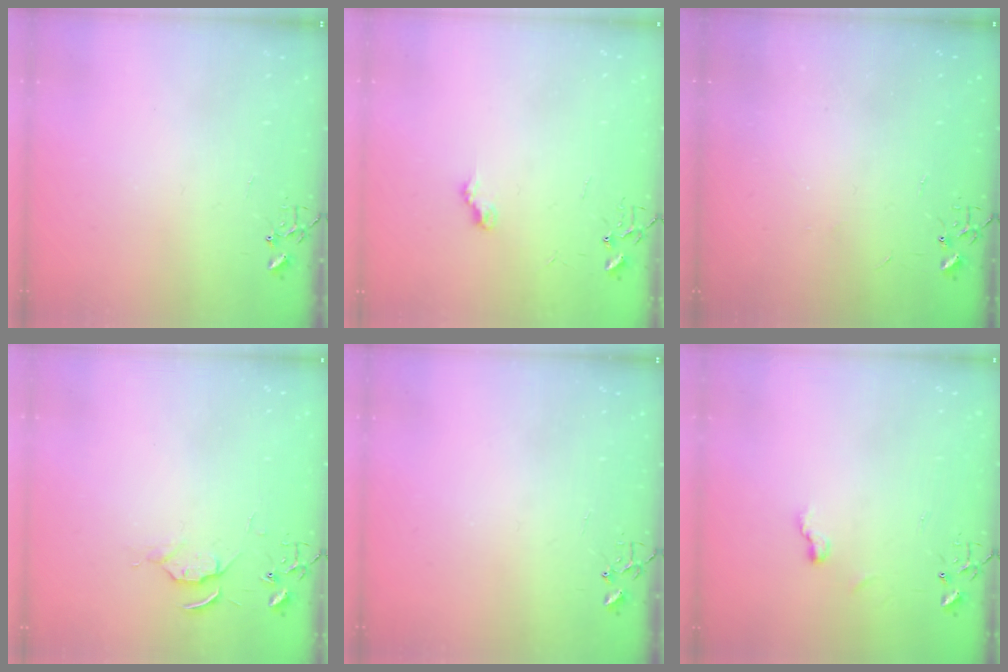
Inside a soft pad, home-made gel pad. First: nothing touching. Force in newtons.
{"total": 7.1, "press": 7.1, "slide": 0.5}
{"total": 1.9, "press": 1.9, "slide": 0.3}
{"total": 5.1, "press": 5.1, "slide": 0.7}
{"total": 0.0}
{"total": 5.2, "press": 5.2, "slide": 0.6}